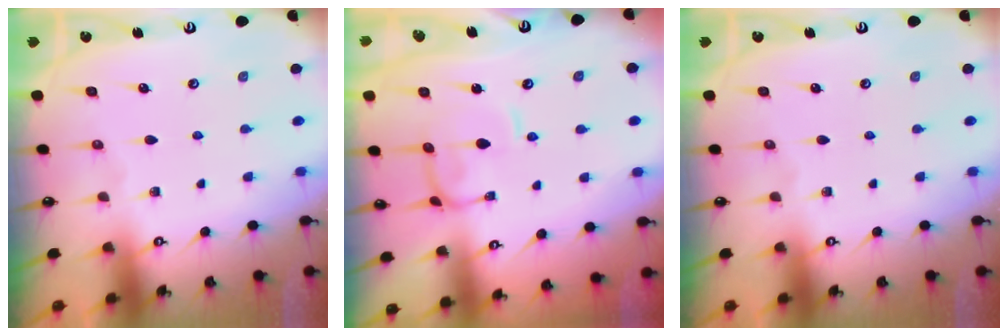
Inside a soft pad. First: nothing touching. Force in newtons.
{"total": 0.0}
{"total": 0.0}